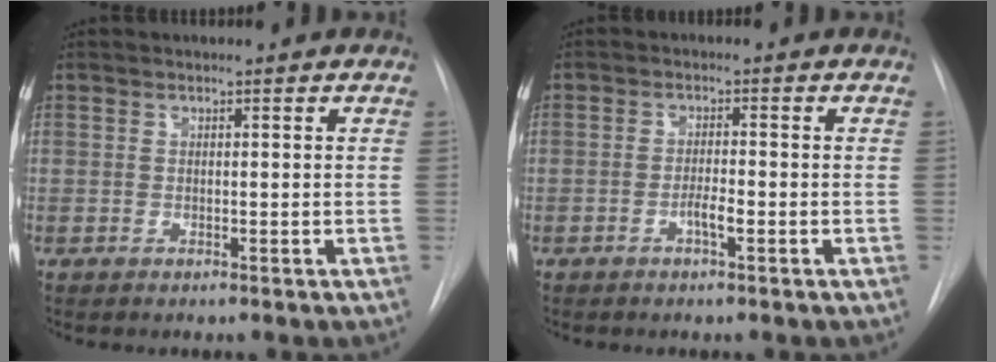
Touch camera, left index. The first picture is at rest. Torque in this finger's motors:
{"motor_torque": [0.48, 0.12, 0.08, 0.01]}